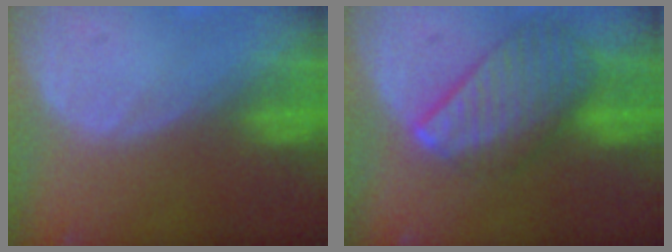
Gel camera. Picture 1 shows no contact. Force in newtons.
{"total": 9.7, "press": 8.5, "slide": 4.7}